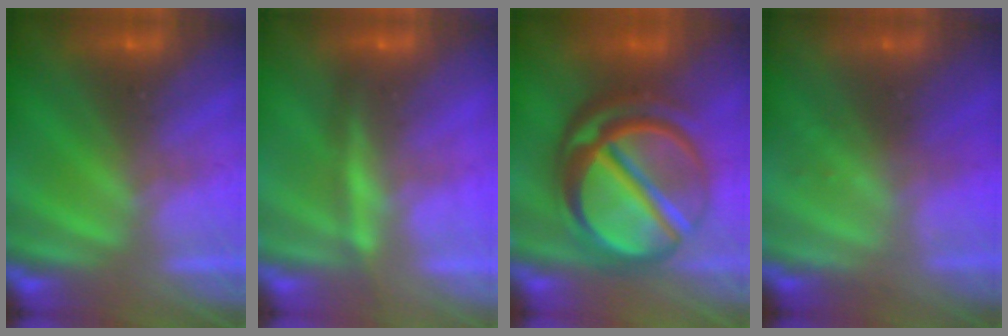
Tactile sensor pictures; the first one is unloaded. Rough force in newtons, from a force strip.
{"total": 4.4}
{"total": 7.6}
{"total": 2.3}